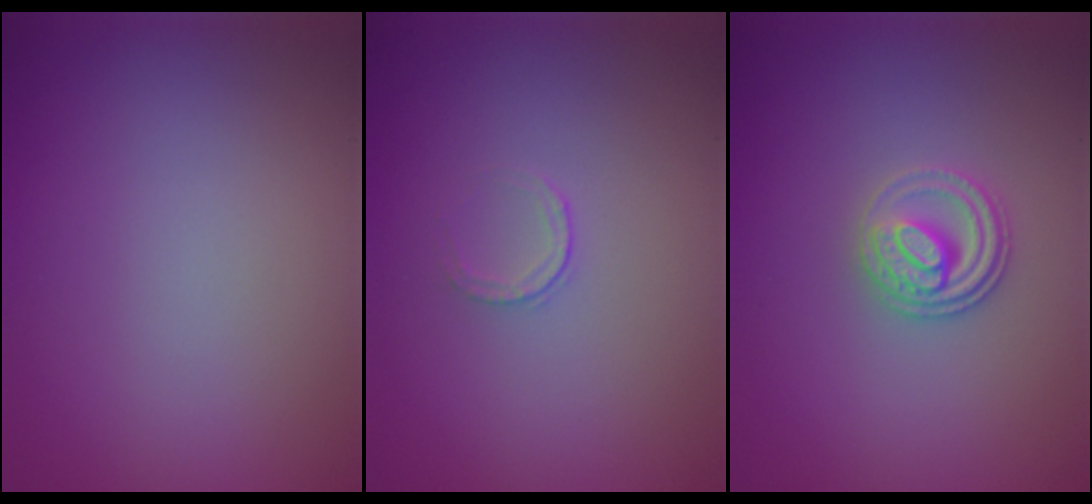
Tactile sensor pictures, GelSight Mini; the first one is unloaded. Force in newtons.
{"total": 0.7, "press": 0.5, "slide": 0.5}
{"total": 2.8, "press": 2.6, "slide": 1.0}